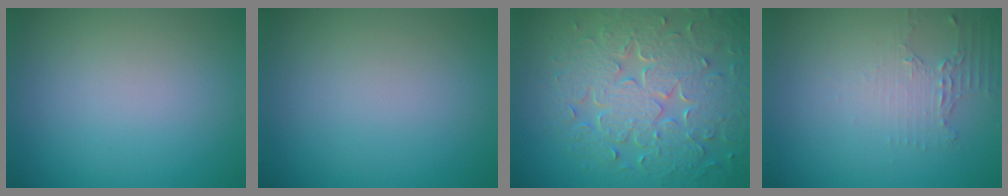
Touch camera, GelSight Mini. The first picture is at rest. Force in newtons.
{"total": 0.0}
{"total": 8.4, "press": 6.1, "slide": 5.8}
{"total": 2.0, "press": 1.5, "slide": 1.3}